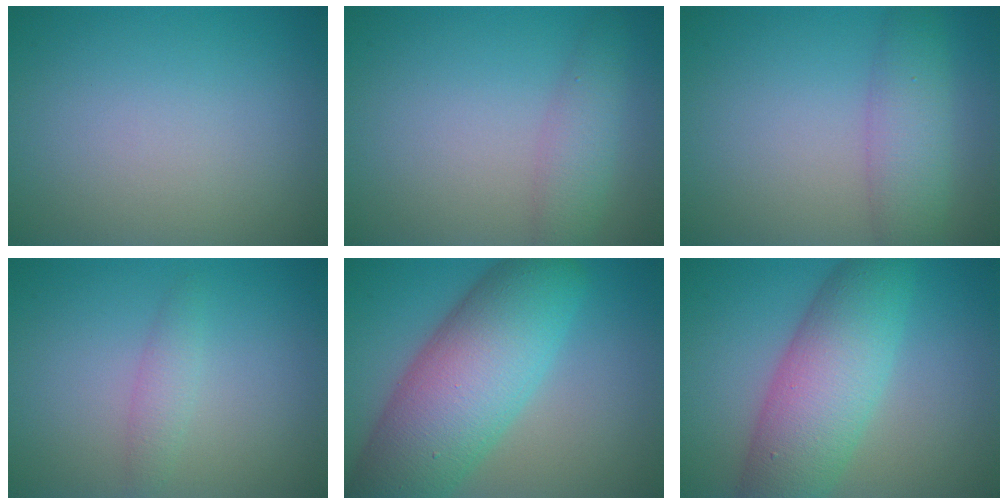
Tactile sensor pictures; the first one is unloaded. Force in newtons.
{"total": 2.8, "press": 2.8, "slide": 0.1}
{"total": 4.1, "press": 4.1, "slide": 0.1}
{"total": 1.5, "press": 1.5, "slide": 0.0}
{"total": 12.0, "press": 12.0, "slide": 0.5}
{"total": 8.4, "press": 8.4, "slide": 0.1}